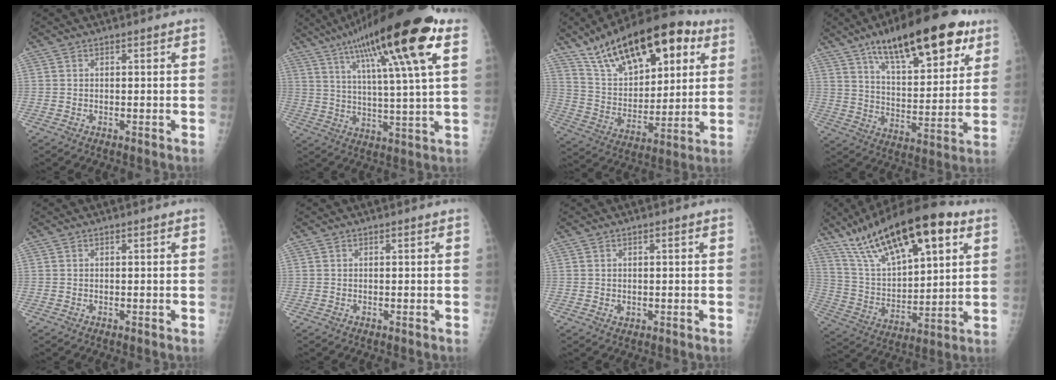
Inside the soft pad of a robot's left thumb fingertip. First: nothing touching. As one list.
[{"total": 23.2, "force": [11.4, 3.2, 20.0], "torque": [-0.328, -0.011, 0.182]}, {"total": 24.6, "force": [13.6, 11.3, 17.1], "torque": [-0.244, -0.031, 0.237]}, {"total": 24.0, "force": [14.0, 8.6, 17.5], "torque": [-0.234, -0.037, 0.219]}, {"total": 0.0}, {"total": 0.0}, {"total": 1.1, "force": [0.0, 0.8, 0.7], "torque": [-0.006, -0.001, 0.004]}, {"total": 24.7, "force": [13.9, 9.1, 18.3], "torque": [-0.287, -0.030, 0.248]}]